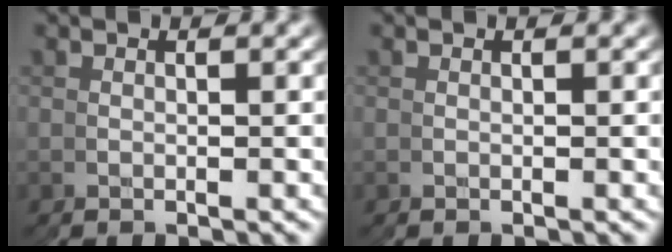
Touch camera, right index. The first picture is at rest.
{"total": 0.0}